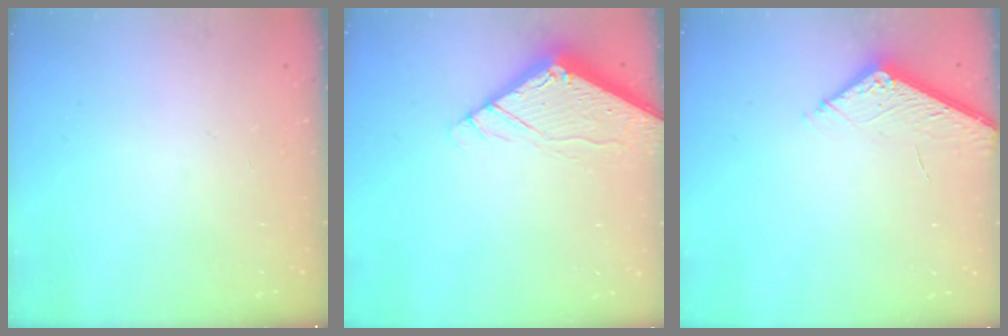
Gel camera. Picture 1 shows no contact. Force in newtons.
{"total": 5.6, "press": 5.6, "slide": 0.5}
{"total": 5.1, "press": 5.0, "slide": 0.5}